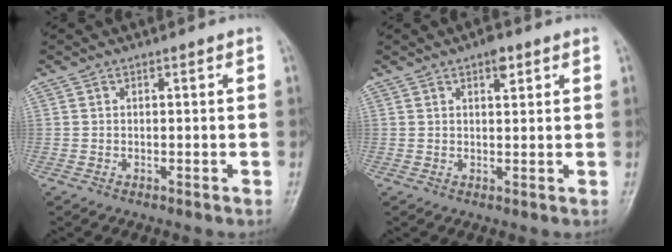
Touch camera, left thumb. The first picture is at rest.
{"total": 3.0, "force": [1.7, 1.3, 2.0], "torque": [-0.022, -0.006, 0.023]}